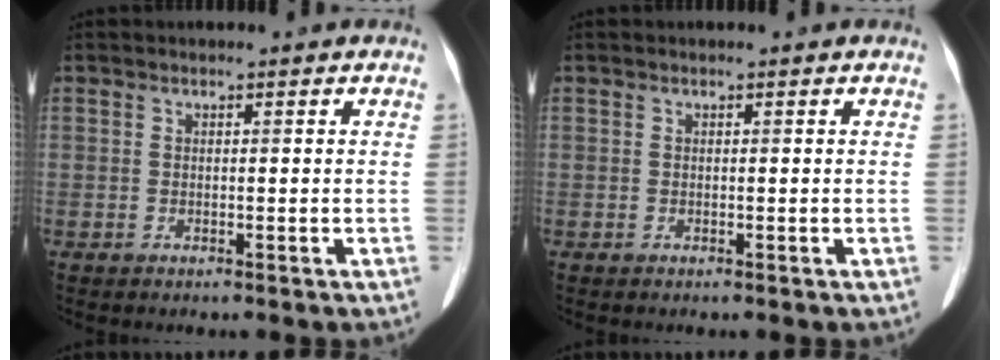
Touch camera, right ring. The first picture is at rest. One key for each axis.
{"total": 0.0}